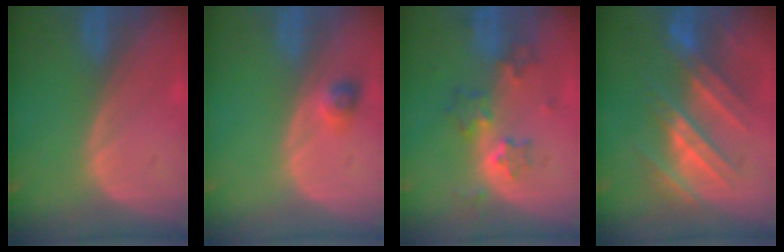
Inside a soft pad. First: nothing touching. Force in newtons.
{"total": 2.2, "press": 2.1, "slide": 0.8}
{"total": 6.0, "press": 5.8, "slide": 1.7}
{"total": 8.9, "press": 8.9, "slide": 0.6}